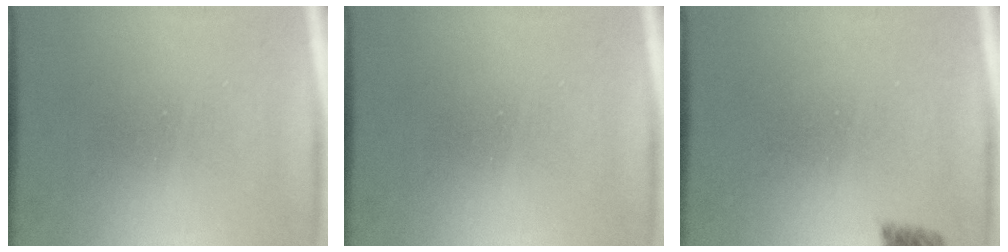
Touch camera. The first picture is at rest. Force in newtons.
{"total": 0.0}
{"total": 2.7}